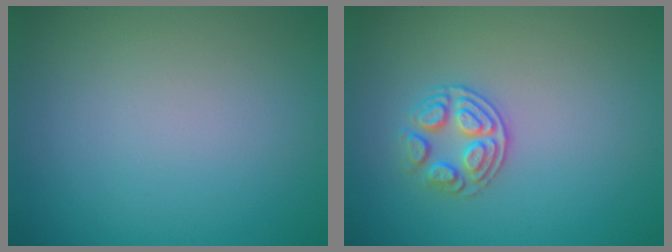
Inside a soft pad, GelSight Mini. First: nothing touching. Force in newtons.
{"total": 2.7, "press": 2.4, "slide": 1.1}